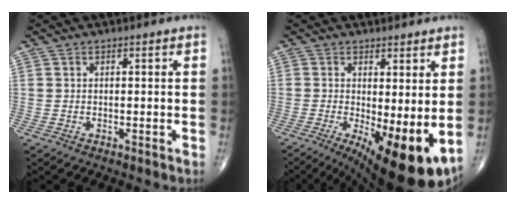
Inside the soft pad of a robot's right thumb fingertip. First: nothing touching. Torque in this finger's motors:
{"motor_torque": [1.17, 2.25, 0.18, -0.25, 0.17]}